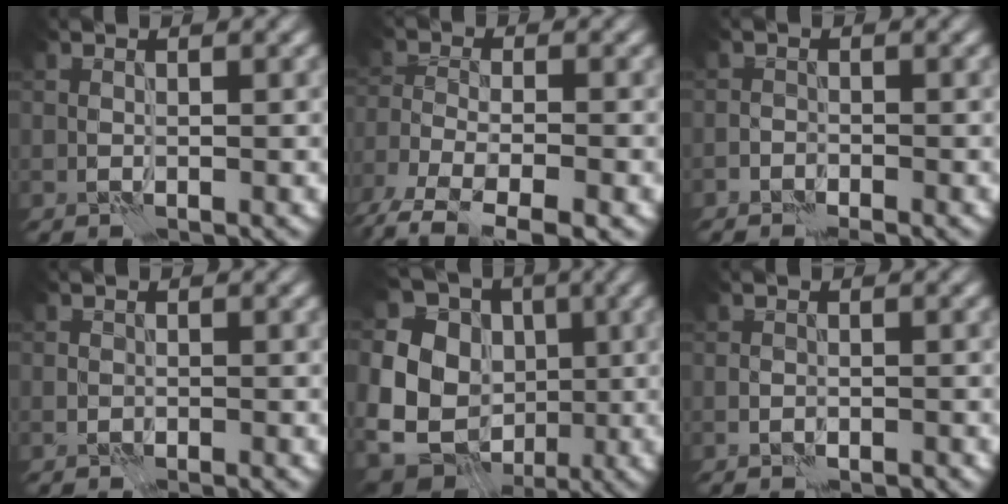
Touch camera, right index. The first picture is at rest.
{"total": 6.4, "force": [-4.4, 2.4, 3.9], "torque": [-0.072, -0.008, -0.081]}
{"total": 1.9, "force": [-1.9, 0.2, 0.0], "torque": [-0.006, 0.007, -0.031]}
{"total": 0.9, "force": [-0.9, 0.0, -0.2], "torque": [0.004, -0.001, -0.015]}
{"total": 13.9, "force": [0.0, 12.6, 5.9], "torque": [-0.143, 0.018, -0.010]}
{"total": 1.3, "force": [-1.3, 0.1, -0.1], "torque": [0.003, 0.004, -0.021]}